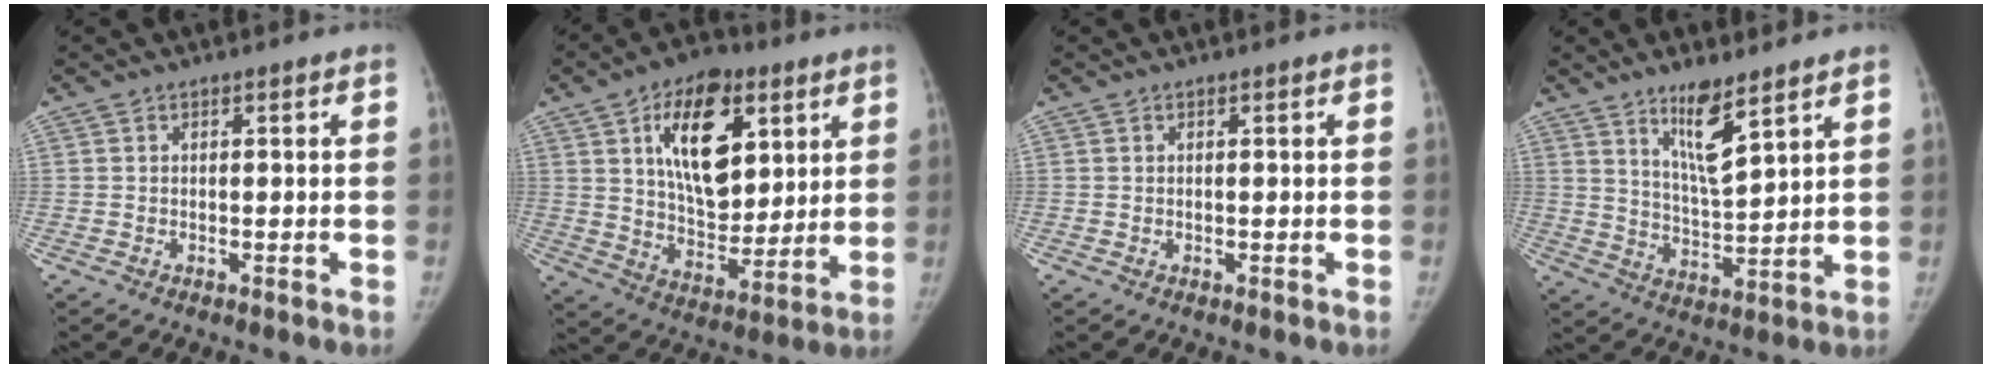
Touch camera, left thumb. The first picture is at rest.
{"total": 18.9, "force": [7.4, 10.9, 13.6], "torque": [-0.165, -0.034, 0.125]}
{"total": 0.0}
{"total": 10.3, "force": [6.7, 2.5, 7.5], "torque": [-0.123, -0.056, 0.128]}